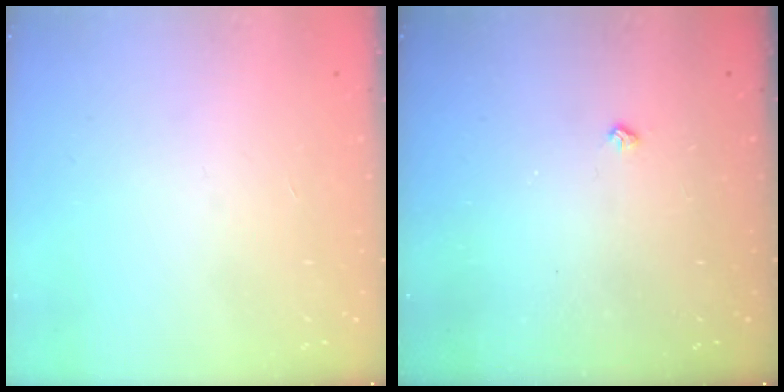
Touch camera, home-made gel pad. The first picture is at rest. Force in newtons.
{"total": 2.5, "press": 2.4, "slide": 0.5}